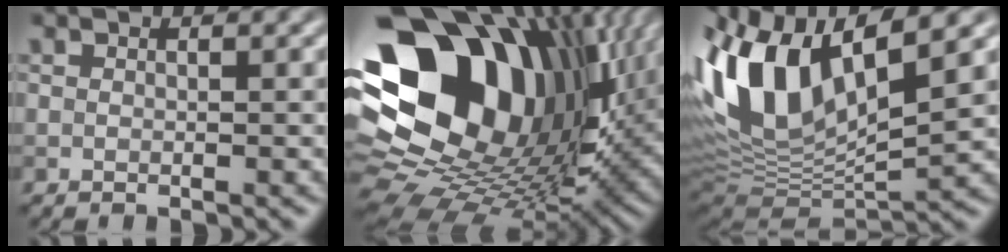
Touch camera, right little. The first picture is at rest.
{"total": 20.9, "force": [6.6, 14.6, 13.4], "torque": [-0.279, -0.016, 0.140]}
{"total": 12.6, "force": [4.0, 5.7, 10.5], "torque": [-0.217, 0.003, 0.072]}